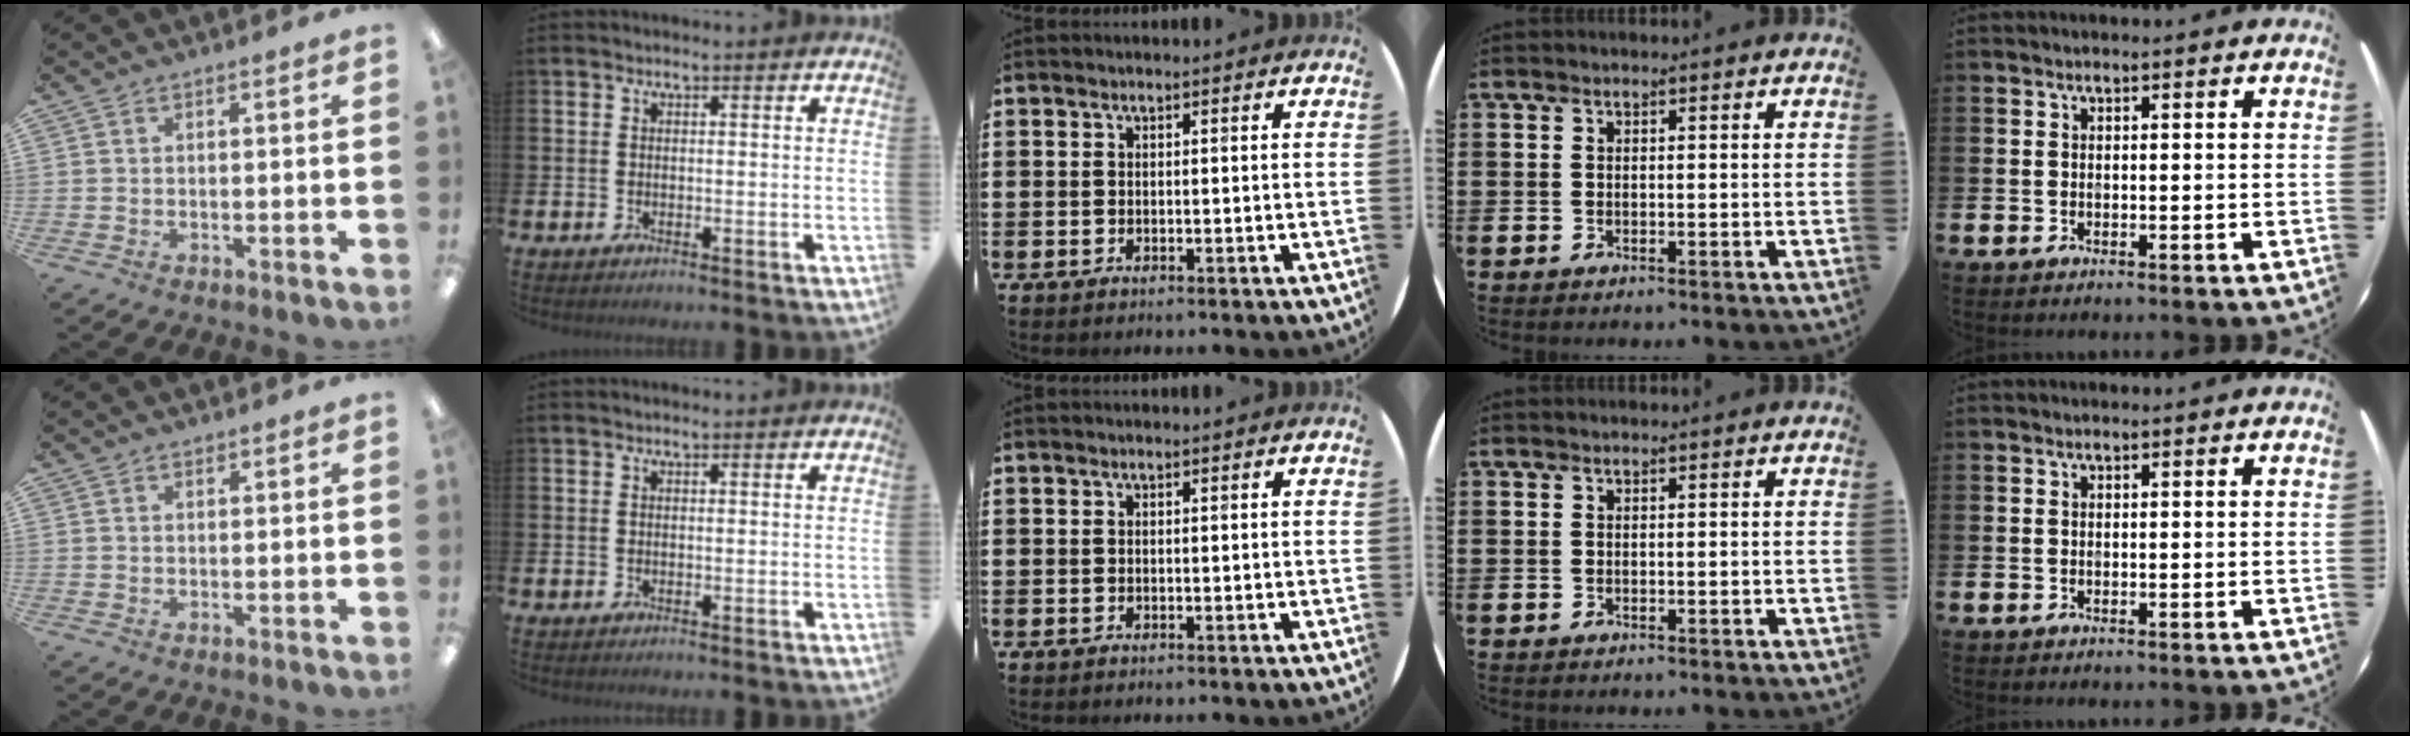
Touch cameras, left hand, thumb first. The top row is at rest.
{"thumb": {"total": 0.7, "force": [0.6, 0.3, 0.1], "torque": [-0.002, 0.000, 0.011]}}